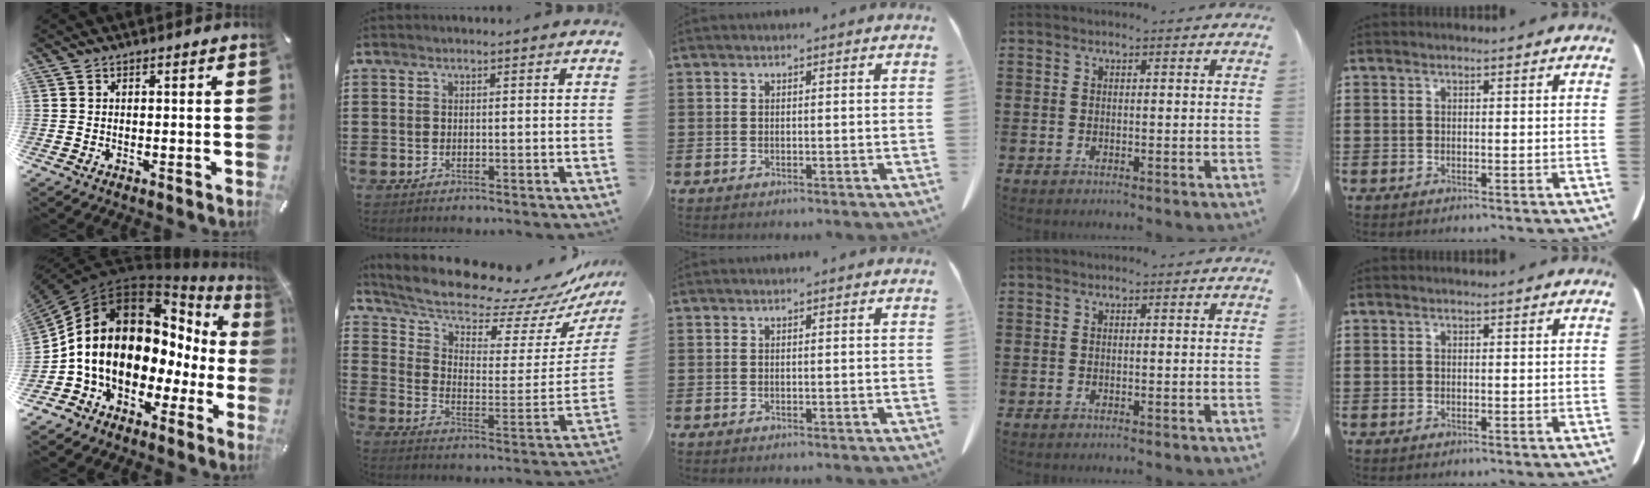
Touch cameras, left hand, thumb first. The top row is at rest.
{"thumb": {"total": 15.4, "force": [0.7, 12.1, 9.5], "torque": [-0.189, -0.035, 0.010]}, "index": {"total": 9.9, "force": [8.9, 1.5, 4.1], "torque": [-0.102, -0.085, 0.146]}}